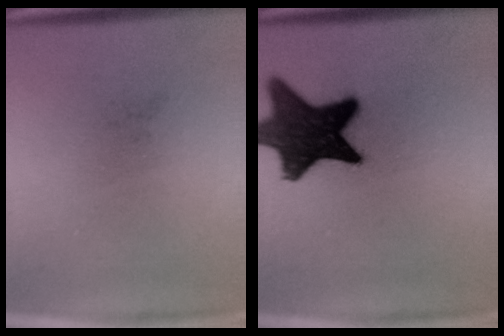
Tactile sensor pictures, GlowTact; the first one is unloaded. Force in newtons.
{"total": 16.1}